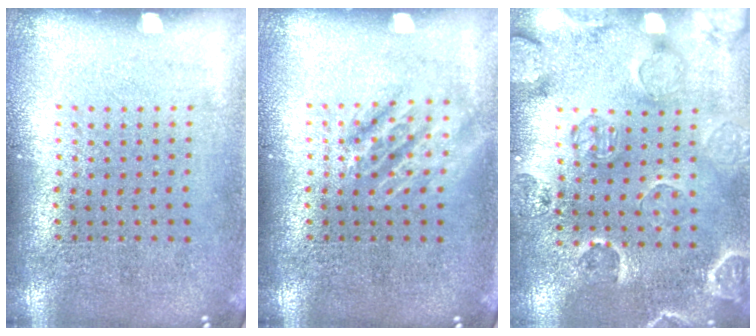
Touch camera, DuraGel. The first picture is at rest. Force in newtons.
{"total": 2.0, "press": 2.0, "slide": 0.3}
{"total": 2.4, "press": 2.0, "slide": 1.4}